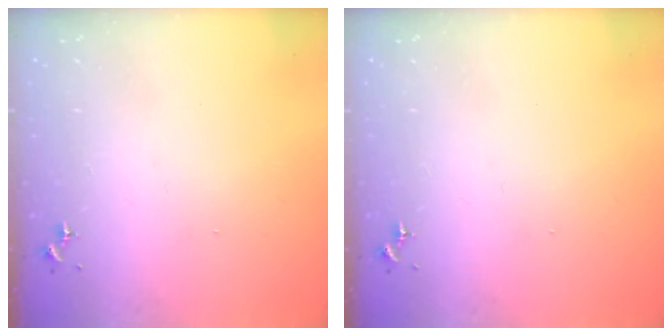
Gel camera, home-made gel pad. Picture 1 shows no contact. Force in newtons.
{"total": 0.0}